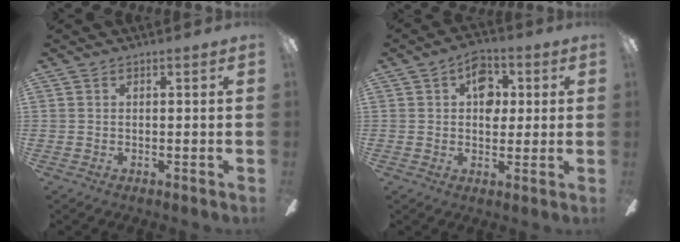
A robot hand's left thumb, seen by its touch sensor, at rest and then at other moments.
{"total": 8.2, "force": [2.6, 5.7, 5.2], "torque": [-0.053, -0.002, 0.039]}